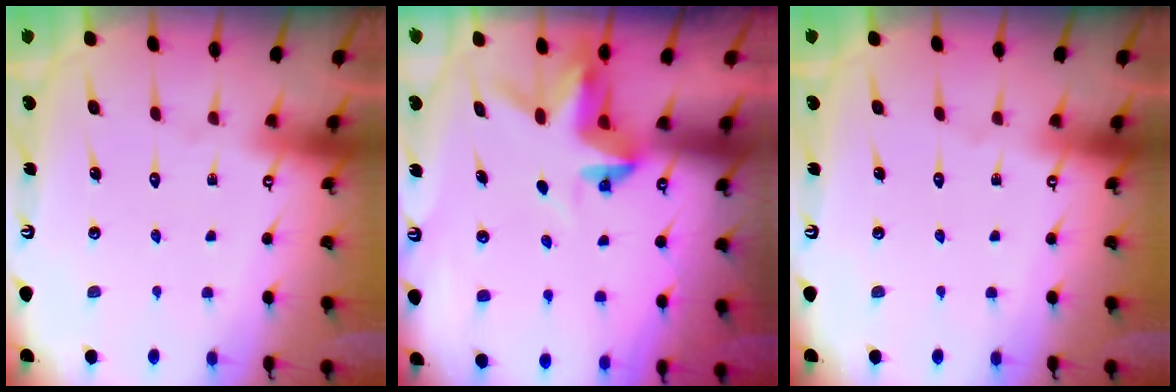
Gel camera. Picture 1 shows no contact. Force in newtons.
{"total": 3.5, "press": 3.5, "slide": 0.2}
{"total": 0.0}